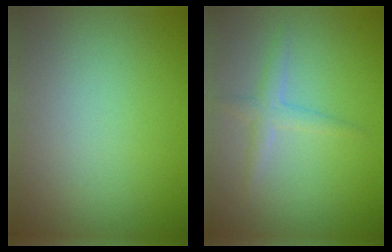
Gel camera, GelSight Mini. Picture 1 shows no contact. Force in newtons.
{"total": 1.8, "press": 1.8, "slide": 0.1}